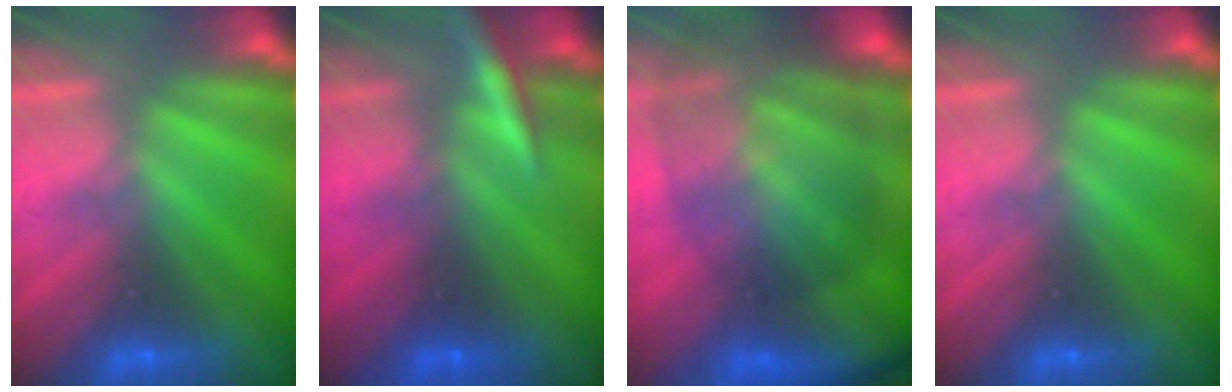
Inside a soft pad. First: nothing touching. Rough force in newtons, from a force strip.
{"total": 2.9}
{"total": 7.9}
{"total": 0.0}